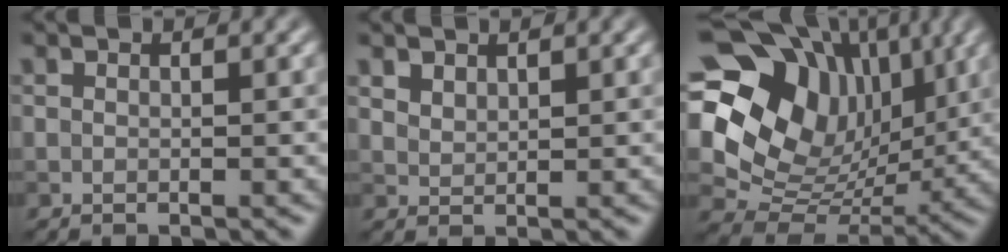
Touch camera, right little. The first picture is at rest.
{"total": 1.5, "force": [1.2, 0.7, 0.5], "torque": [-0.014, -0.001, 0.028]}
{"total": 15.1, "force": [4.8, 11.5, 8.4], "torque": [-0.168, 0.017, 0.088]}